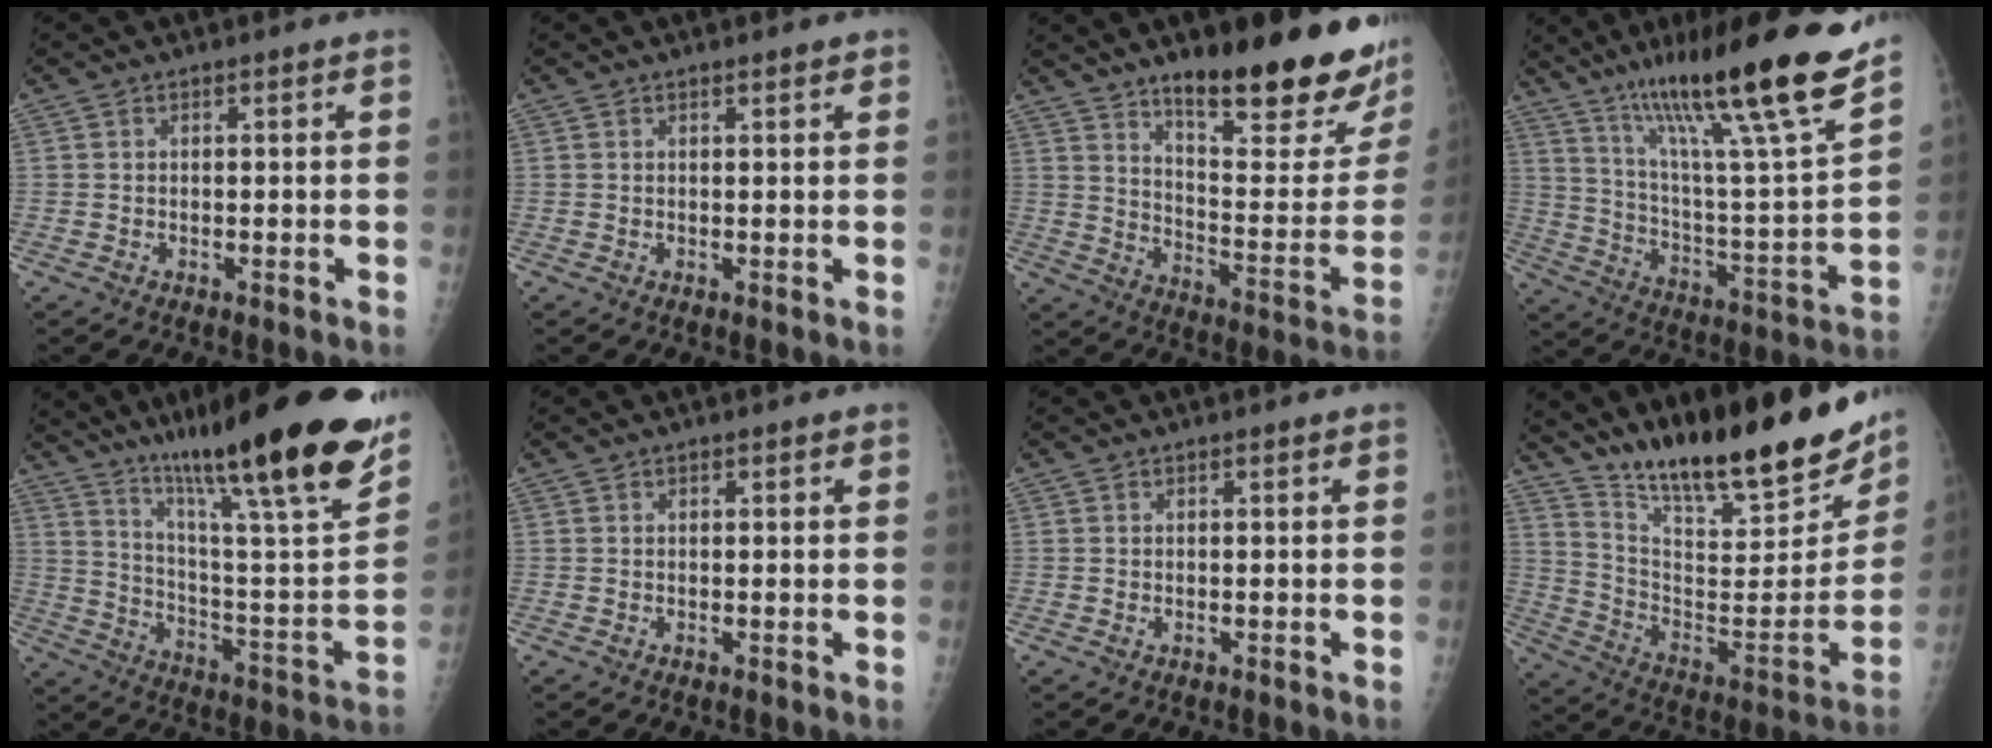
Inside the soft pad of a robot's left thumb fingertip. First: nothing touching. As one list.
[{"total": 1.2, "force": [0.9, 0.3, 0.7], "torque": [-0.007, -0.002, 0.012]}, {"total": 25.9, "force": [17.4, 6.8, 18.0], "torque": [-0.212, -0.104, 0.257]}, {"total": 25.7, "force": [18.5, 1.8, 17.8], "torque": [-0.266, -0.078, 0.307]}, {"total": 32.8, "force": [21.6, 5.0, 24.2], "torque": [-0.325, -0.075, 0.331]}, {"total": 0.6, "force": [0.4, 0.3, 0.4], "torque": [-0.002, 0.000, 0.003]}, {"total": 0.0}, {"total": 27.1, "force": [21.3, 5.9, 15.6], "torque": [-0.215, -0.107, 0.334]}]